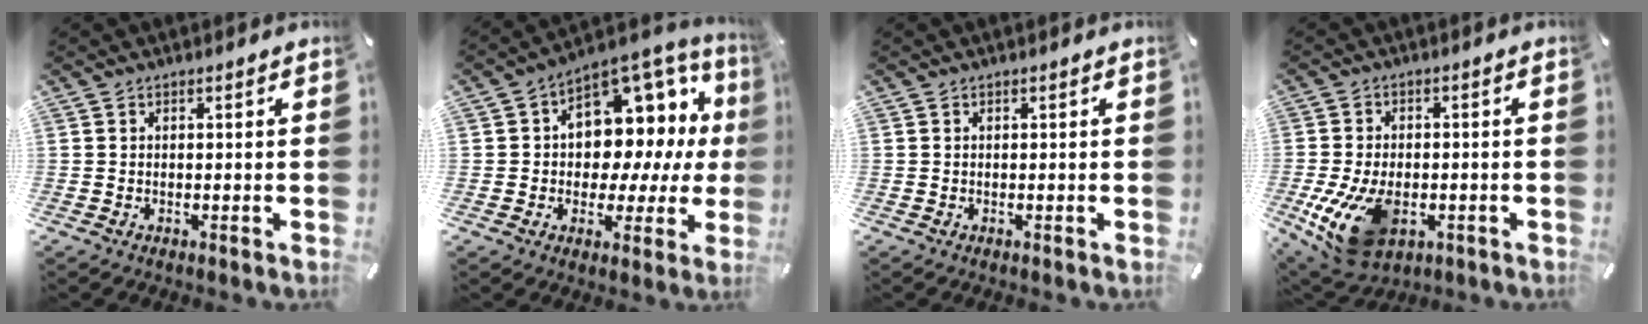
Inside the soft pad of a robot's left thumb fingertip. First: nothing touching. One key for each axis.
{"total": 12.1, "fx": 3.1, "fy": 9.6, "fz": 6.8, "tx": -0.082, "ty": -0.050, "tz": 0.061}
{"total": 0.0}
{"total": 13.6, "fx": -3.9, "fy": 8.7, "fz": 9.7, "tx": -0.195, "ty": 0.005, "tz": -0.064}